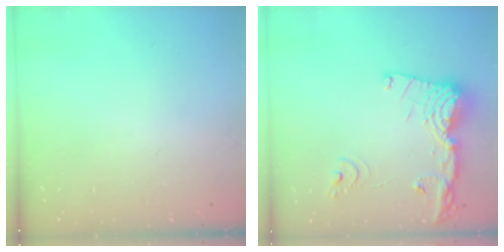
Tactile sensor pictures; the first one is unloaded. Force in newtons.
{"total": 16.7, "press": 16.6, "slide": 1.9}